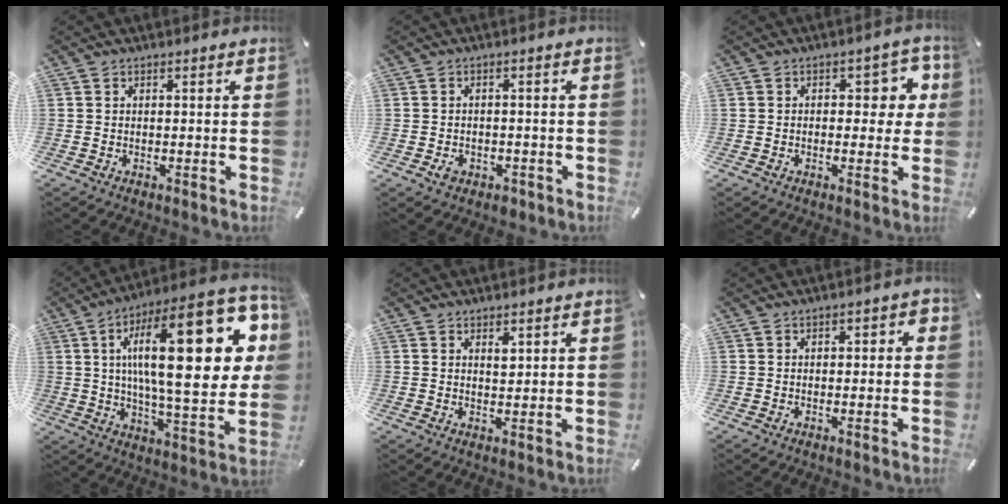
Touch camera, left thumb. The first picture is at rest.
{"total": 3.0, "force": [-1.3, 2.3, 1.5], "torque": [-0.025, 0.007, -0.023]}
{"total": 7.0, "force": [1.0, 4.1, 5.6], "torque": [-0.061, 0.001, 0.007]}
{"total": 32.7, "force": [8.4, 11.7, 29.4], "torque": [-0.481, -0.053, 0.129]}
{"total": 2.0, "force": [1.2, 1.2, 1.2], "torque": [-0.009, -0.006, 0.018]}
{"total": 1.8, "force": [-0.7, 1.1, 1.2], "torque": [-0.021, 0.008, -0.015]}